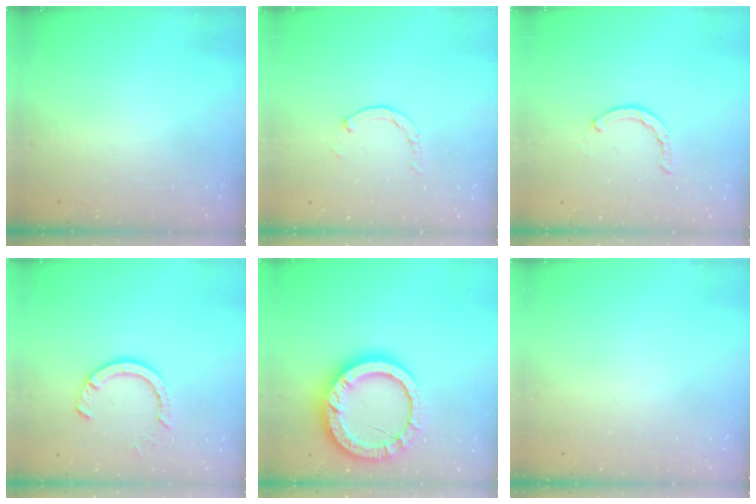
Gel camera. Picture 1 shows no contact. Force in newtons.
{"total": 0.7, "press": 0.7, "slide": 0.2}
{"total": 1.2, "press": 1.2, "slide": 0.2}
{"total": 7.5, "press": 7.4, "slide": 1.0}
{"total": 17.2, "press": 17.1, "slide": 1.5}
{"total": 0.0}